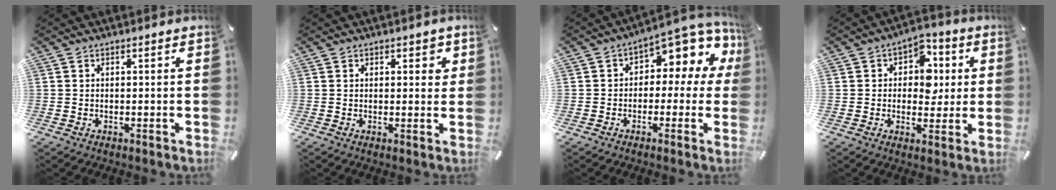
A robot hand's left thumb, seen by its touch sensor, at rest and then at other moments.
{"total": 2.2, "force": [0.9, 1.4, 1.4], "torque": [-0.005, -0.004, 0.010]}
{"total": 9.0, "force": [4.2, 4.9, 6.3], "torque": [-0.080, -0.039, 0.072]}
{"total": 8.7, "force": [0.9, 7.0, 5.0], "torque": [-0.061, 0.003, 0.011]}